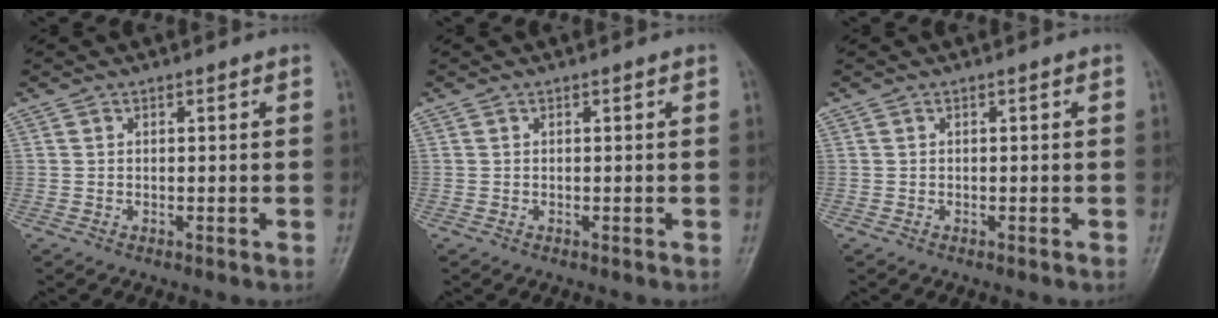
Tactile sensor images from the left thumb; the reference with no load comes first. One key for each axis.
{"total": 0.0}
{"total": 0.0}